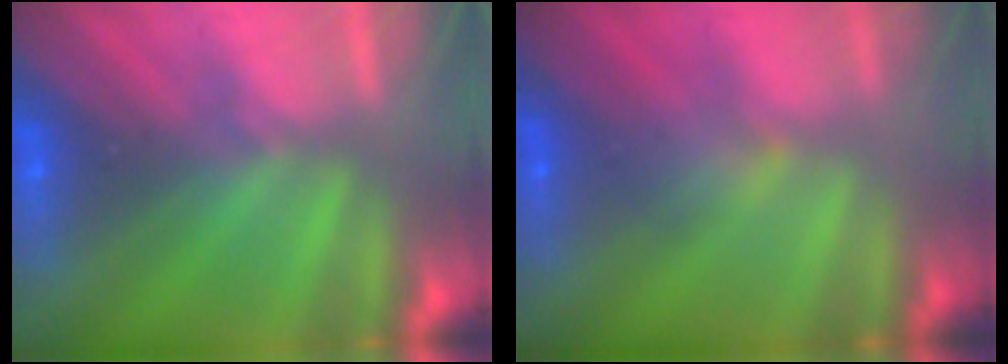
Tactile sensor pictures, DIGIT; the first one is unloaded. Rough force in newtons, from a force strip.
{"total": 2.7}